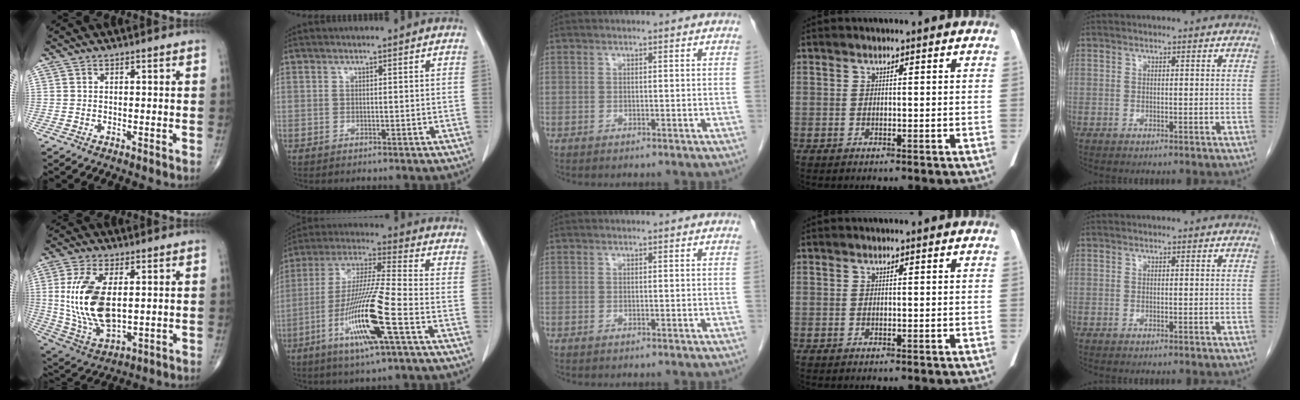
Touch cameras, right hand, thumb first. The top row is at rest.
{"thumb": {"total": 15.9, "force": [2.0, 8.2, 13.5], "torque": [-0.273, -0.016, 0.051]}, "index": {"total": 15.4, "force": [-5.8, 0.0, 14.2], "torque": [-0.289, -0.019, -0.113]}}